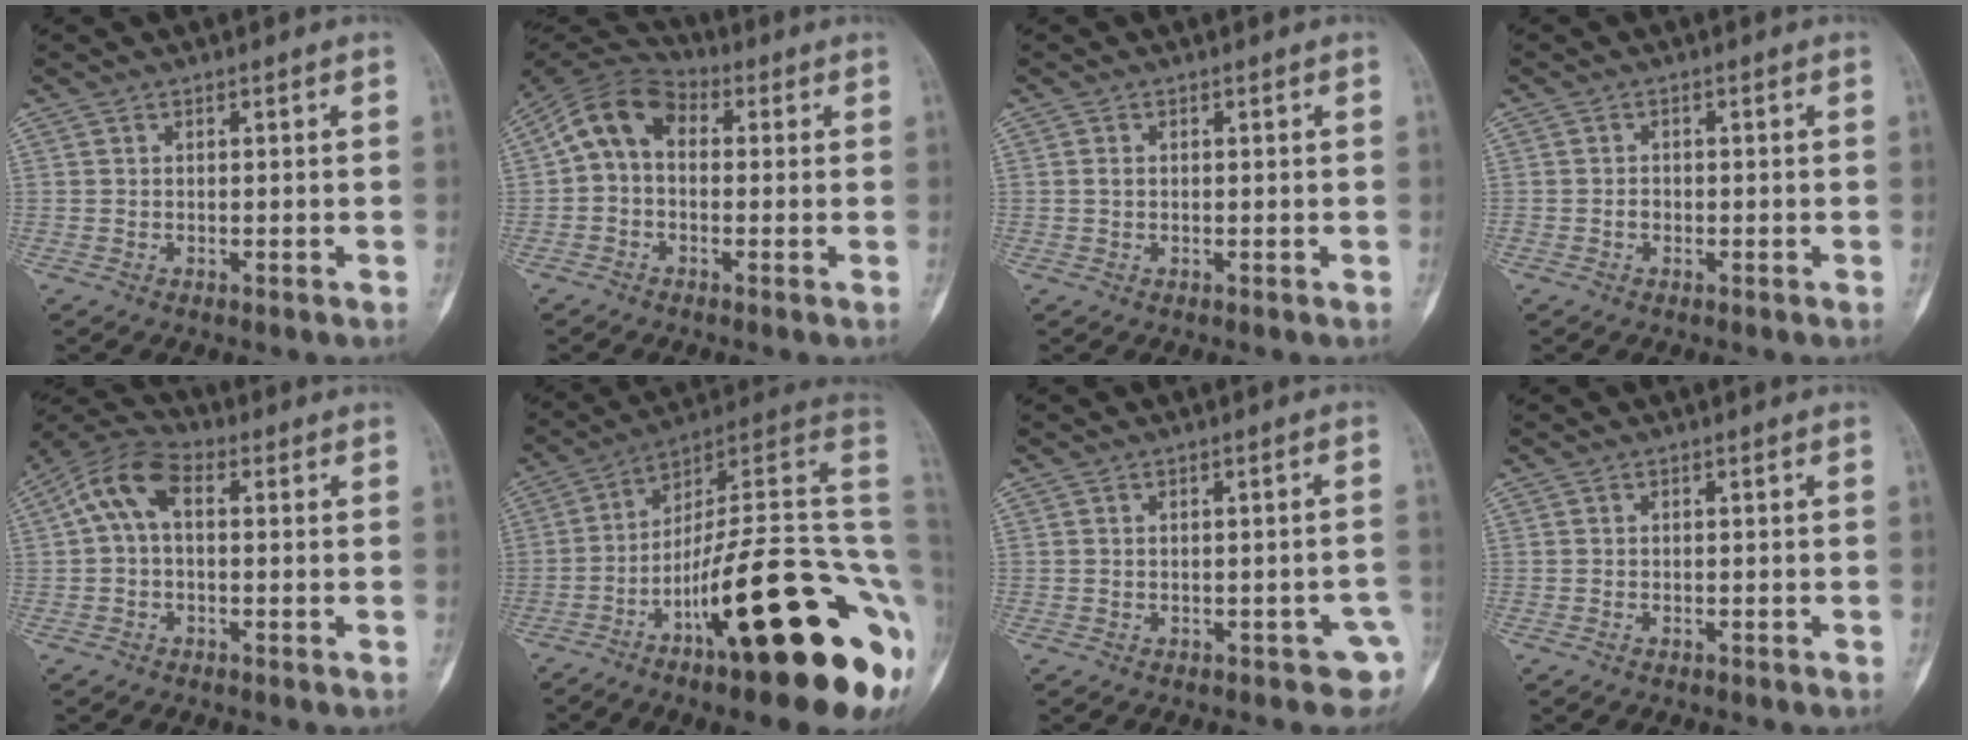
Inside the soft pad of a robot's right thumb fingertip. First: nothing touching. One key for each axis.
{"total": 9.7, "fx": 0.3, "fy": 7.1, "fz": 6.6, "tx": -0.108, "ty": 0.032, "tz": -0.013}
{"total": 0.9, "fx": -0.1, "fy": 0.8, "fz": 0.5, "tx": -0.005, "ty": 0.003, "tz": -0.004}
{"total": 1.3, "fx": -0.6, "fy": 1.1, "fz": 0.5, "tx": 0.002, "ty": 0.006, "tz": -0.012}
{"total": 8.9, "fx": 0.9, "fy": 5.5, "fz": 6.9, "tx": -0.129, "ty": 0.029, "tz": 0.005}
{"total": 28.6, "fx": -6.6, "fy": 6.6, "fz": 27.0, "tx": -0.304, "ty": 0.062, "tz": -0.103}
{"total": 4.4, "fx": -1.9, "fy": 2.7, "fz": 2.9, "tx": -0.010, "ty": 0.022, "tz": -0.020}
{"total": 0.7, "fx": -0.5, "fy": 0.4, "fz": 0.2, "tx": -0.001, "ty": 0.004, "tz": -0.010}